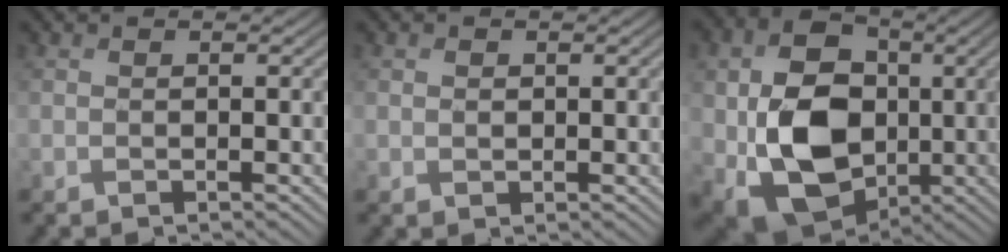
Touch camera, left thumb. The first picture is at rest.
{"total": 0.8, "force": [0.2, 0.7, 0.3], "torque": [-0.010, -0.003, 0.005]}
{"total": 14.4, "force": [-1.3, 10.4, 9.8], "torque": [-0.214, -0.018, -0.023]}